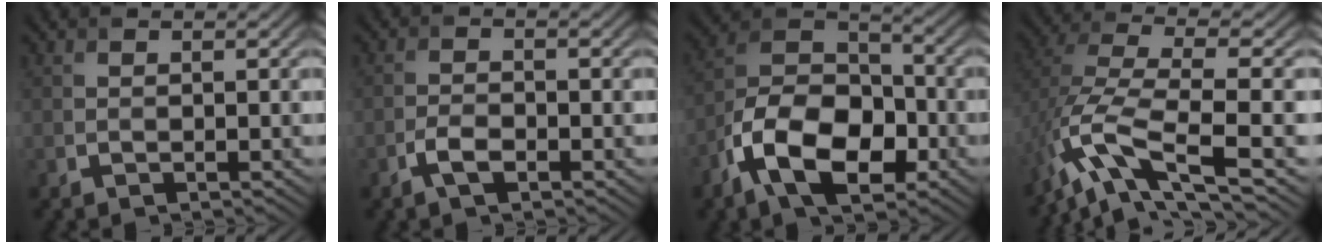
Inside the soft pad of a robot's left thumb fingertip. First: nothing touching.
{"total": 2.7, "force": [-1.6, 1.1, 1.8], "torque": [-0.040, 0.000, -0.035]}
{"total": 13.2, "force": [-6.3, 7.5, 8.9], "torque": [-0.182, -0.012, -0.132]}
{"total": 11.0, "force": [-4.9, 3.6, 9.2], "torque": [-0.200, -0.011, -0.095]}